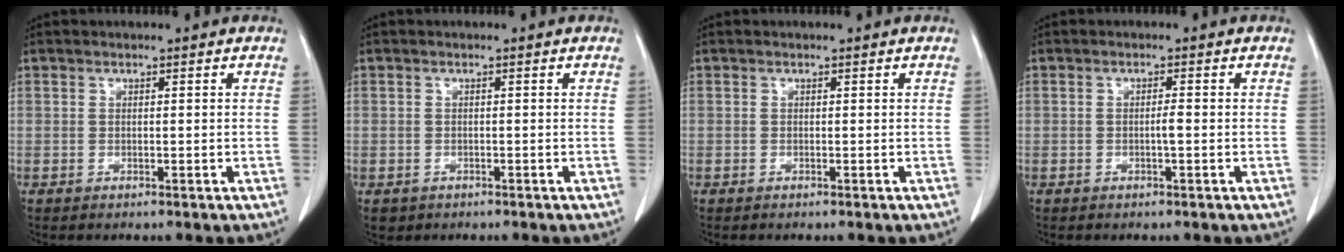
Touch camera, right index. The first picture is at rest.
{"total": 1.8, "force": [-0.8, 1.6, 0.1], "torque": [-0.007, 0.004, -0.008]}
{"total": 0.0}
{"total": 1.2, "force": [-0.3, 0.1, 1.2], "torque": [-0.022, 0.001, -0.004]}